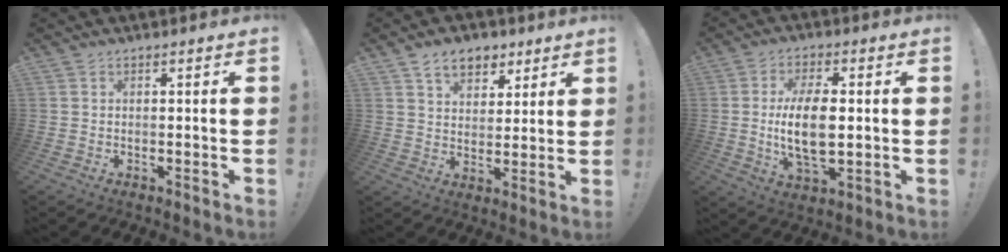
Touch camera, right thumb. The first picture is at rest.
{"total": 9.3, "force": [5.6, 6.1, 4.3], "torque": [-0.060, -0.023, 0.106]}
{"total": 12.9, "force": [0.2, 6.0, 11.4], "torque": [-0.216, -0.008, -0.004]}